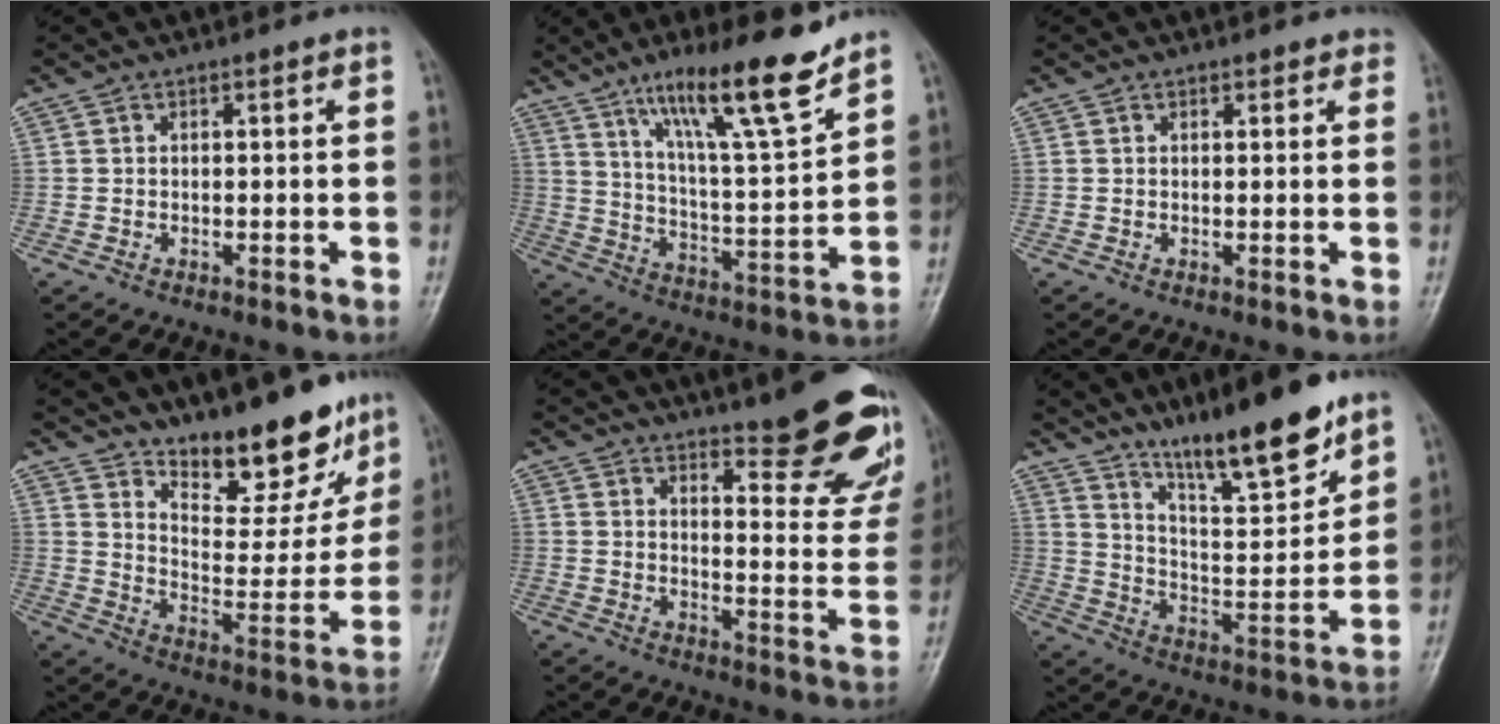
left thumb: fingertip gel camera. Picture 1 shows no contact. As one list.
[{"total": 16.7, "force": [11.6, 2.1, 11.9], "torque": [-0.182, -0.068, 0.199]}, {"total": 1.7, "force": [1.4, 0.9, 0.4], "torque": [0.015, -0.002, 0.008]}, {"total": 16.5, "force": [12.9, 5.8, 8.5], "torque": [-0.071, -0.095, 0.206]}, {"total": 20.5, "force": [15.2, 5.6, 12.5], "torque": [-0.121, -0.104, 0.184]}, {"total": 16.5, "force": [12.3, 3.3, 10.6], "torque": [-0.144, -0.083, 0.214]}]